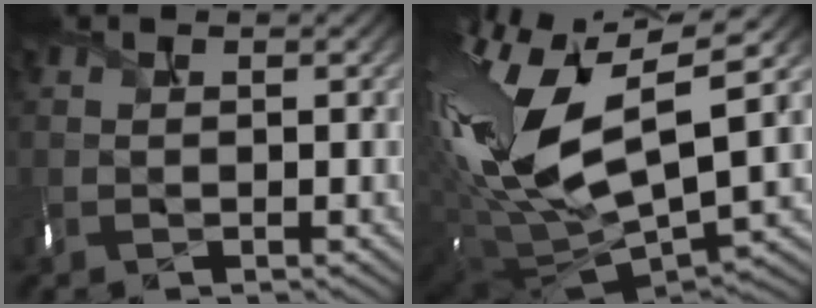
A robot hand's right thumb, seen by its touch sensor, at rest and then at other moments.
{"total": 19.0, "force": [1.8, 8.3, 16.9], "torque": [-0.358, -0.047, 0.050]}